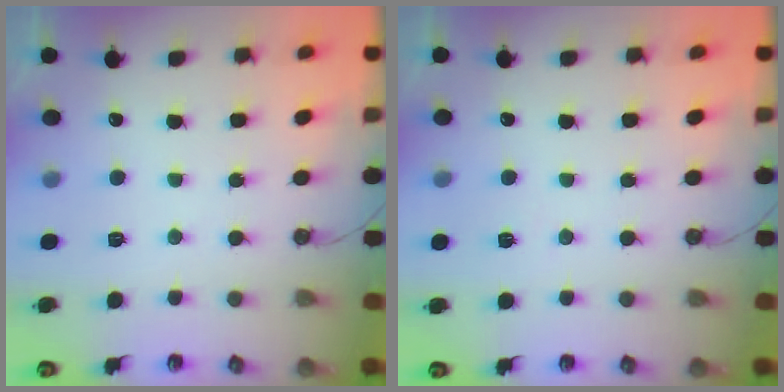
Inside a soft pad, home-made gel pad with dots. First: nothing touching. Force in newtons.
{"total": 5.4, "press": 3.6, "slide": 4.0}